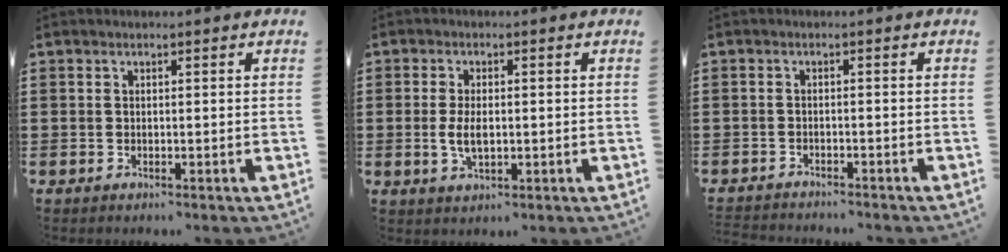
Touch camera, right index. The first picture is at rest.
{"total": 3.7, "force": [-0.1, 1.9, 3.2], "torque": [-0.069, 0.003, -0.004]}
{"total": 1.6, "force": [-1.6, 0.1, -0.2], "torque": [0.000, 0.001, -0.035]}